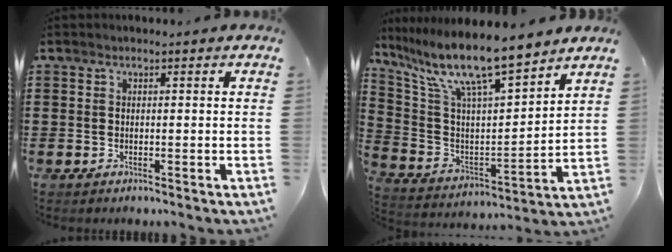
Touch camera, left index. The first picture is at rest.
{"total": 12.0, "force": [9.8, 1.4, 6.8], "torque": [-0.170, -0.061, 0.167]}